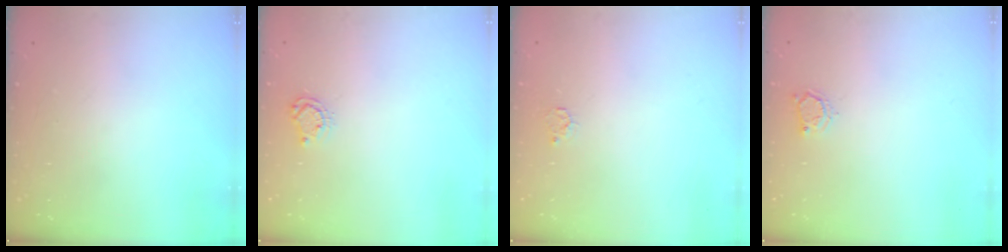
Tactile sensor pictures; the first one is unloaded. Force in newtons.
{"total": 5.7, "press": 5.6, "slide": 0.7}
{"total": 3.3, "press": 3.3, "slide": 0.3}
{"total": 3.2, "press": 3.2, "slide": 0.4}